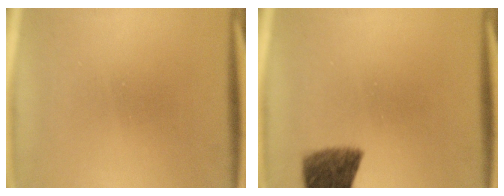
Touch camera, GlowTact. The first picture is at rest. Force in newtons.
{"total": 7.8}